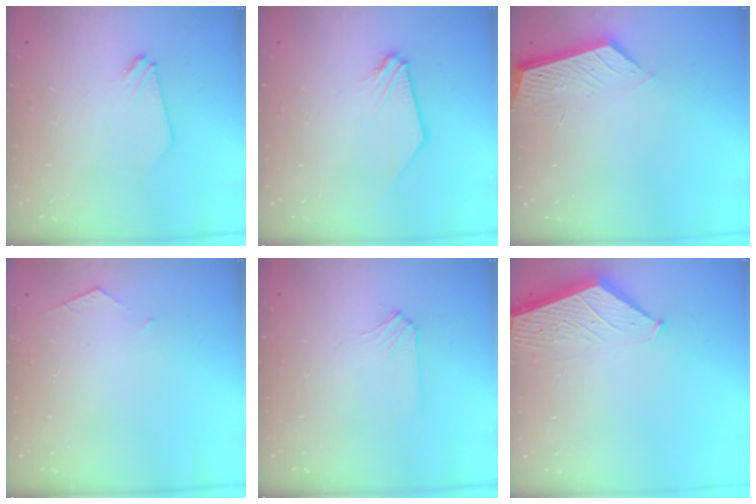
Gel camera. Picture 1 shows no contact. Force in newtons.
{"total": 0.9, "press": 0.9, "slide": 0.2}
{"total": 4.1, "press": 4.1, "slide": 0.2}
{"total": 2.7, "press": 2.7, "slide": 0.3}
{"total": 2.4, "press": 2.4, "slide": 0.5}
{"total": 3.3, "press": 3.3, "slide": 0.4}